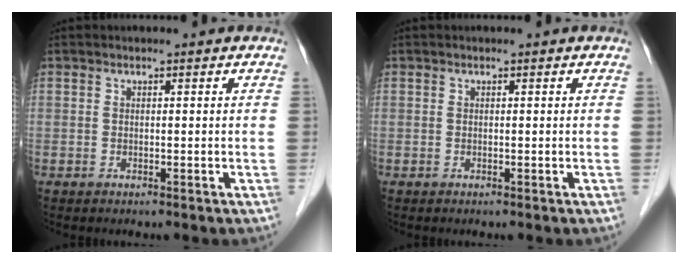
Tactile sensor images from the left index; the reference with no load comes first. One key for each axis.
{"total": 0.0}